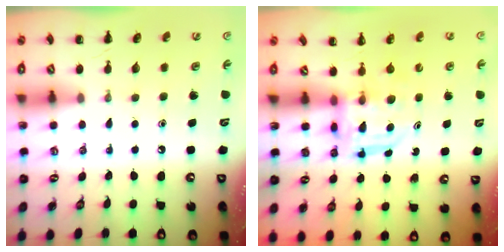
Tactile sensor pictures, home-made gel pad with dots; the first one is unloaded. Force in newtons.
{"total": 3.1, "press": 3.1, "slide": 0.2}